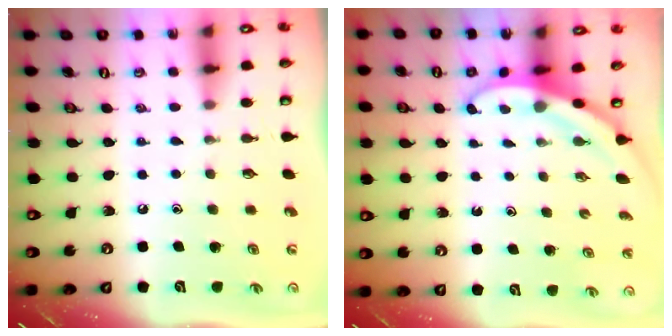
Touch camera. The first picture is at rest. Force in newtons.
{"total": 3.3, "press": 3.3, "slide": 0.2}